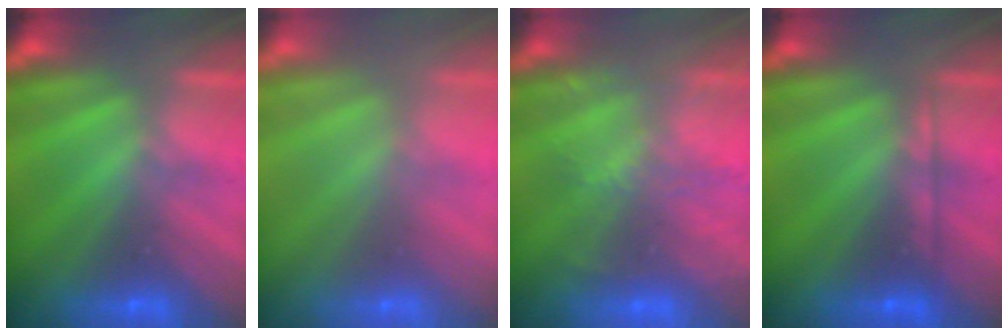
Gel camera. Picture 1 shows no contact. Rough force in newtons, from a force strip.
{"total": 3.0}
{"total": 5.7}
{"total": 2.1}